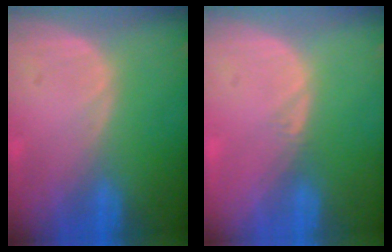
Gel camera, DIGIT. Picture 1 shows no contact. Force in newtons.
{"total": 0.5, "press": 0.5, "slide": 0.2}